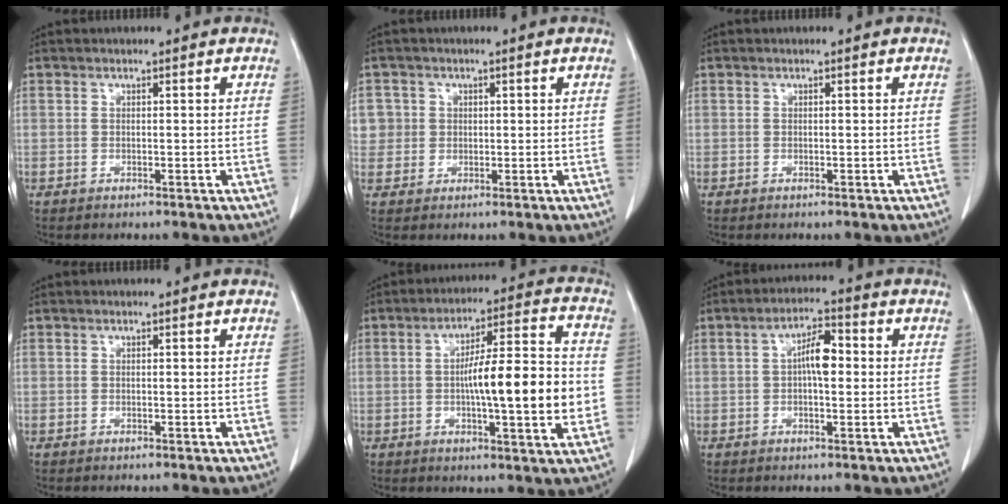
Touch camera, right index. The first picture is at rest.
{"total": 3.4, "force": [0.7, 3.3, -0.2], "torque": [0.024, 0.006, 0.013]}
{"total": 0.0}
{"total": 0.0}
{"total": 15.0, "force": [-1.5, 1.9, 14.8], "torque": [-0.229, 0.012, -0.024]}
{"total": 5.2, "force": [0.3, 1.8, 4.9], "torque": [-0.089, 0.015, 0.003]}